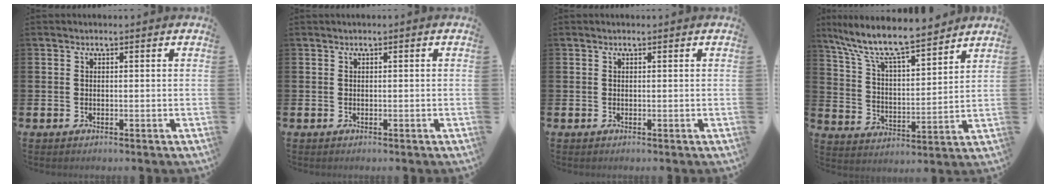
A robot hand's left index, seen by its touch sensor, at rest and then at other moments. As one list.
[{"total": 0.0}, {"total": 0.0}, {"total": 9.6, "force": [8.8, 1.3, 3.6], "torque": [-0.106, -0.062, 0.151]}]